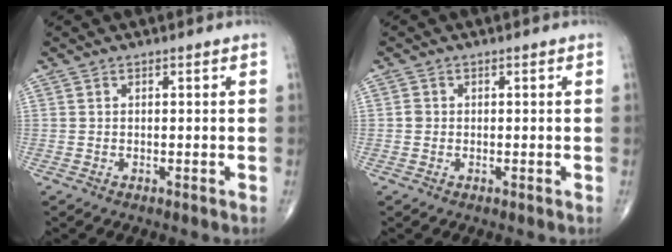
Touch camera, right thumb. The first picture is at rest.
{"total": 1.0, "force": [-0.1, 1.0, 0.3], "torque": [-0.002, 0.002, -0.001]}